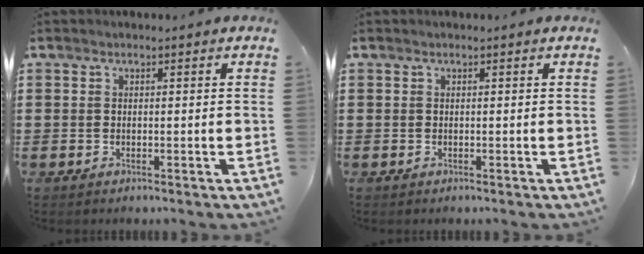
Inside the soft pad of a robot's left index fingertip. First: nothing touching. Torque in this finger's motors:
{"motor_torque": [0.00, 0.00, 0.00, 0.00]}